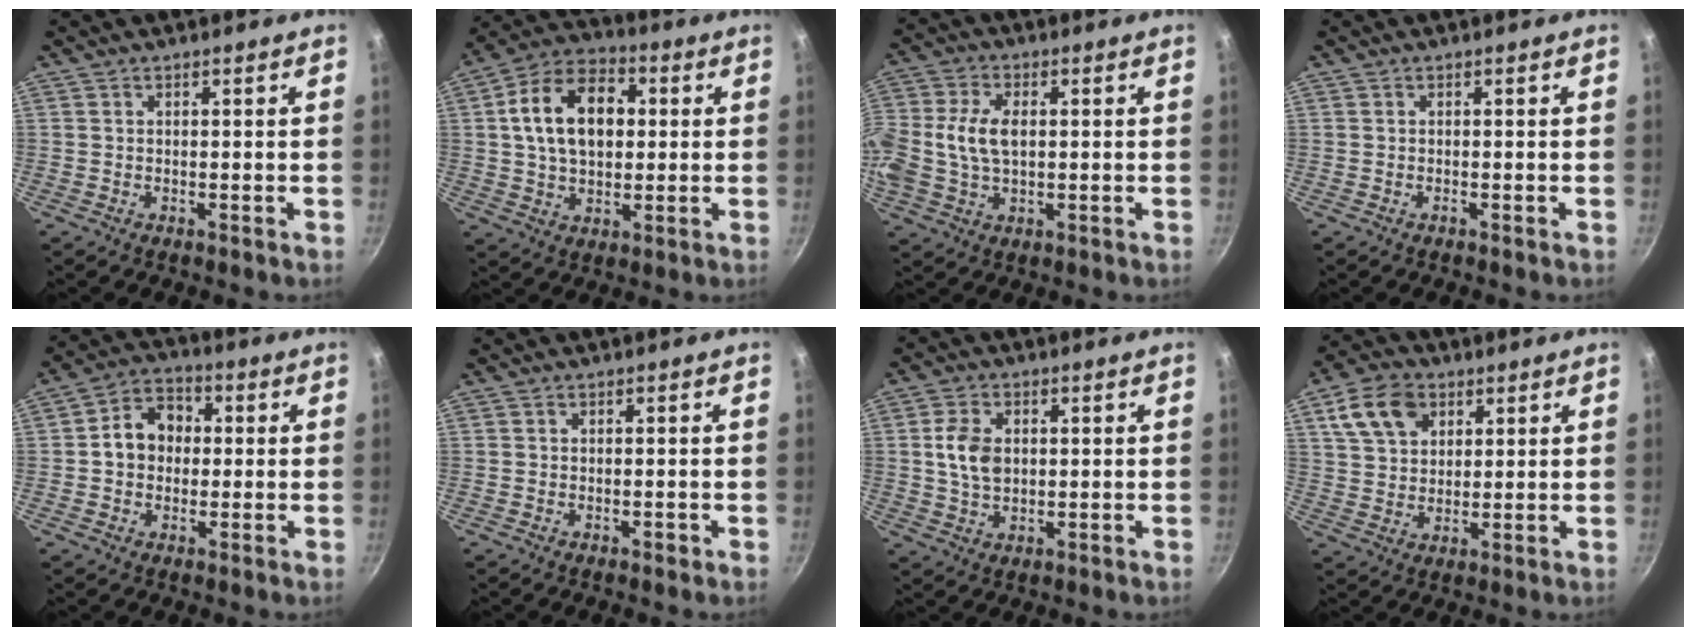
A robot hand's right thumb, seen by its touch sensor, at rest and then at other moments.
{"total": 15.5, "force": [2.4, 10.4, 11.2], "torque": [-0.161, 0.020, 0.028]}
{"total": 11.2, "force": [0.6, 7.2, 8.6], "torque": [-0.179, 0.020, 0.003]}
{"total": 0.0}
{"total": 8.6, "force": [0.3, 7.1, 4.9], "torque": [-0.045, 0.022, -0.010]}
{"total": 0.8, "force": [-0.4, 0.4, 0.5], "torque": [-0.006, 0.003, -0.005]}
{"total": 6.9, "force": [0.8, 4.9, 4.8], "torque": [-0.079, 0.005, 0.015]}
{"total": 10.8, "force": [4.8, 7.7, 5.9], "torque": [-0.089, 0.001, 0.085]}